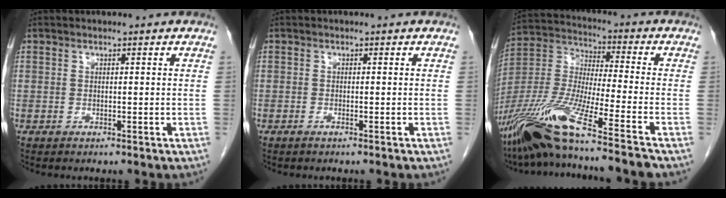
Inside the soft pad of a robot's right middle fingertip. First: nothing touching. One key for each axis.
{"total": 0.6, "fx": -0.5, "fy": 0.0, "fz": 0.4, "tx": -0.010, "ty": 0.000, "tz": -0.009}
{"total": 18.3, "fx": -13.5, "fy": -0.9, "fz": 12.3, "tx": -0.275, "ty": -0.037, "tz": -0.257}